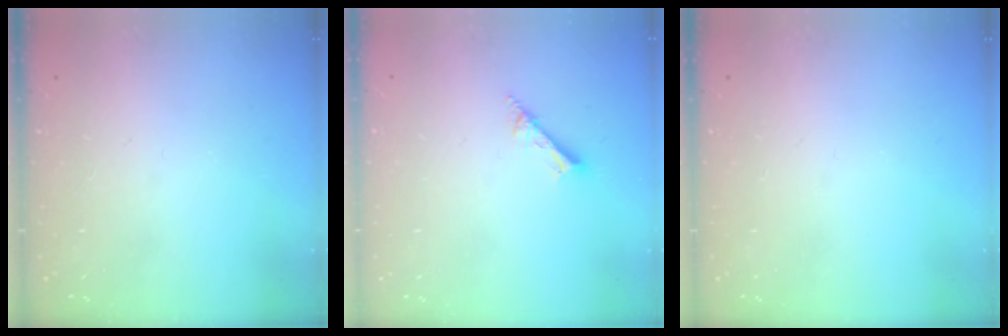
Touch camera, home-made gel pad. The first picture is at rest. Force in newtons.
{"total": 3.2, "press": 3.2, "slide": 0.0}
{"total": 0.0}